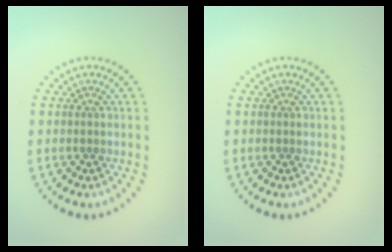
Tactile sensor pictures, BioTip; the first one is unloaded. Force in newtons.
{"total": 0.0}